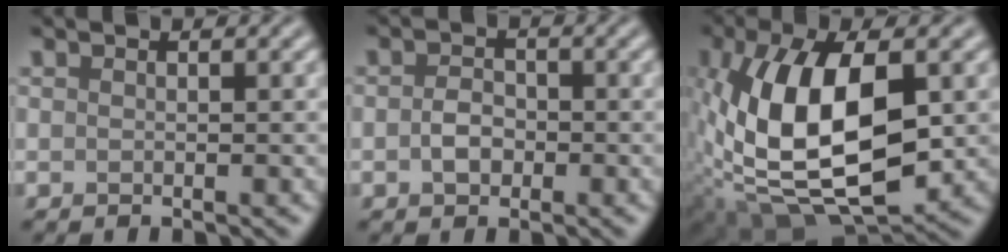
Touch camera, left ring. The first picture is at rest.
{"total": 2.0, "force": [-0.5, 1.5, 1.2], "torque": [-0.024, 0.002, -0.014]}
{"total": 14.1, "force": [-0.1, 7.0, 12.2], "torque": [-0.243, 0.001, -0.004]}